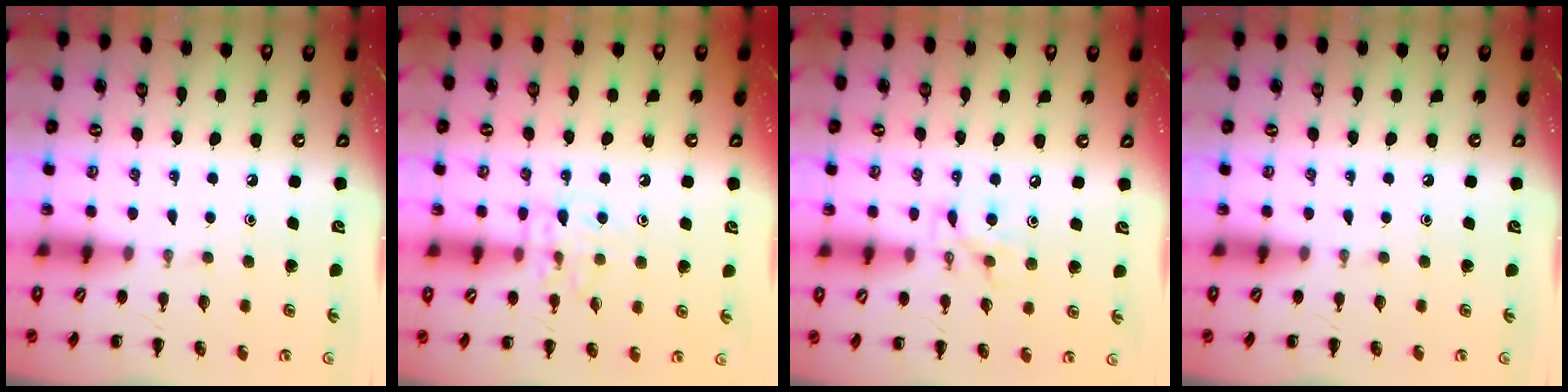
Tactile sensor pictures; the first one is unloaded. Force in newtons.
{"total": 8.9, "press": 8.8, "slide": 0.7}
{"total": 7.8, "press": 7.8, "slide": 0.6}
{"total": 0.0}